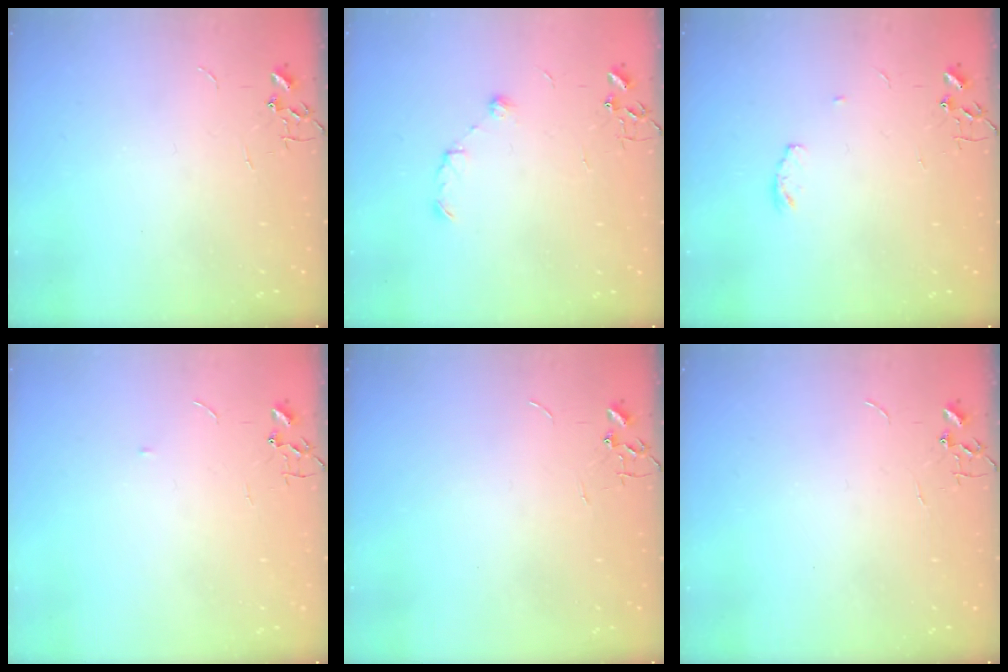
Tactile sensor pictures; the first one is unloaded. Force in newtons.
{"total": 6.4, "press": 6.3, "slide": 0.8}
{"total": 4.0, "press": 3.9, "slide": 0.6}
{"total": 3.4, "press": 3.3, "slide": 0.5}
{"total": 0.0}
{"total": 0.0}